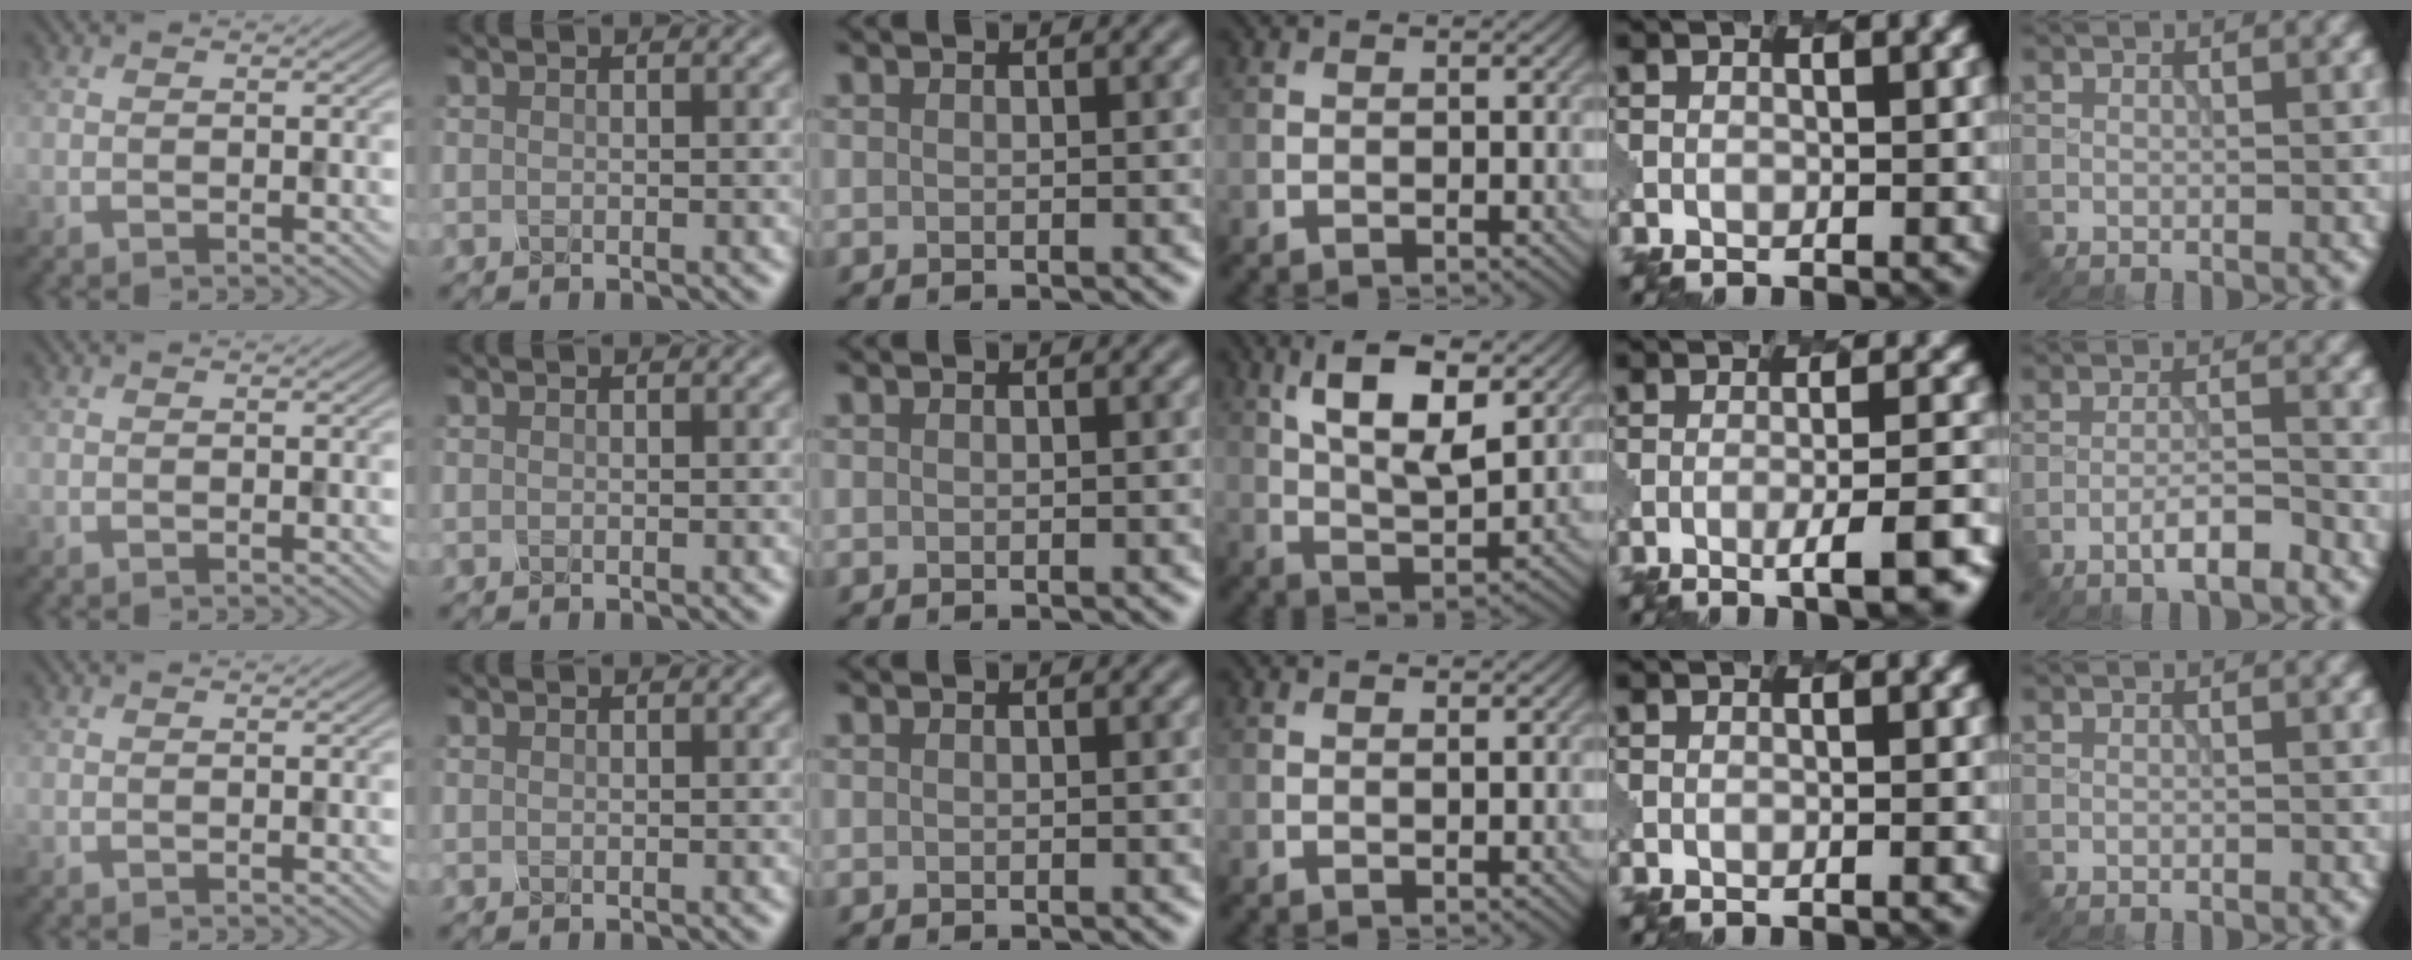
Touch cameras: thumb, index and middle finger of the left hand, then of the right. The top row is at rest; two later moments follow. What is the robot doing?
{"motion": "twist", "object": "rubiks cube"}